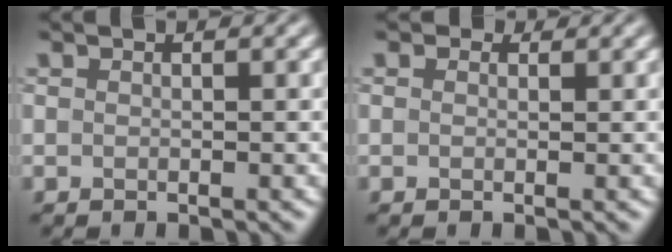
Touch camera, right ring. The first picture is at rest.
{"total": 0.7, "force": [0.4, 0.5, 0.3], "torque": [-0.003, -0.004, 0.000]}